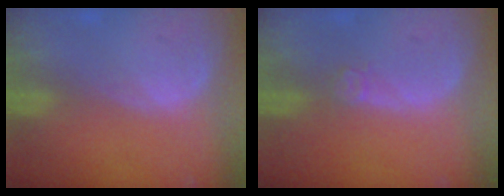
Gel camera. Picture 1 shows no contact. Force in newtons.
{"total": 1.7, "press": 1.4, "slide": 1.0}